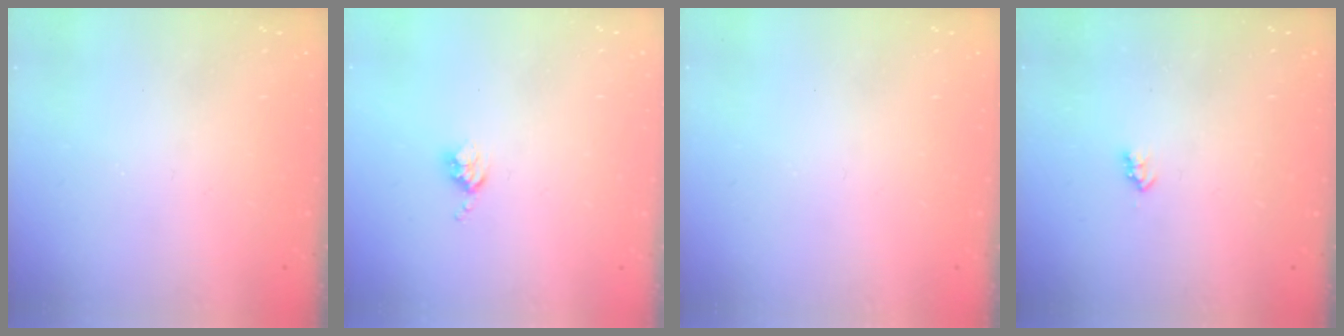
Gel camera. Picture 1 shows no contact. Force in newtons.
{"total": 3.4, "press": 3.4, "slide": 0.4}
{"total": 0.0}
{"total": 2.5, "press": 2.5, "slide": 0.4}